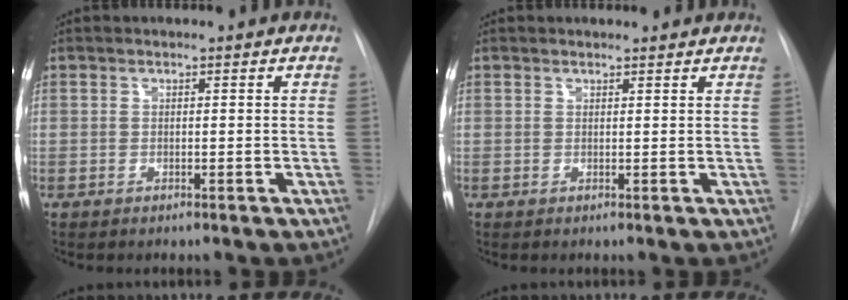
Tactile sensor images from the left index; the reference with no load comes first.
{"total": 2.9, "force": [2.8, 0.7, 0.4], "torque": [-0.008, 0.013, 0.029]}